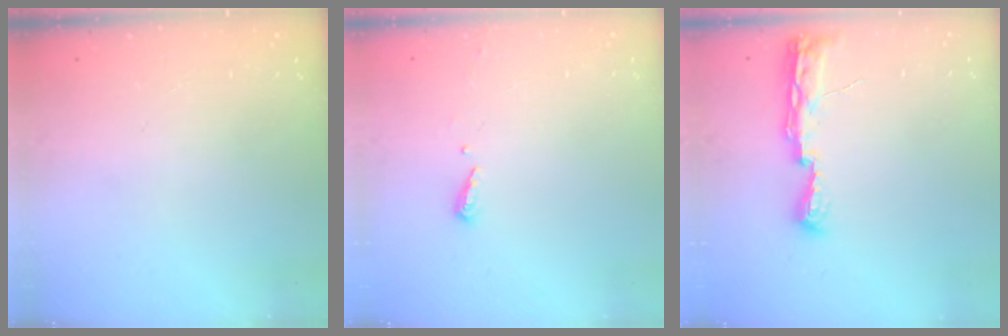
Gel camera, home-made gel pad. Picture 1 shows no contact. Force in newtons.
{"total": 5.3, "press": 5.3, "slide": 0.5}
{"total": 10.6, "press": 9.1, "slide": 5.5}